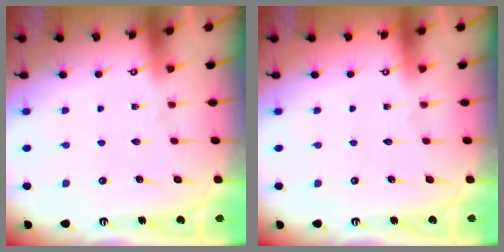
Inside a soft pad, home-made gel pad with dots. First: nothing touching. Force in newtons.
{"total": 0.0}